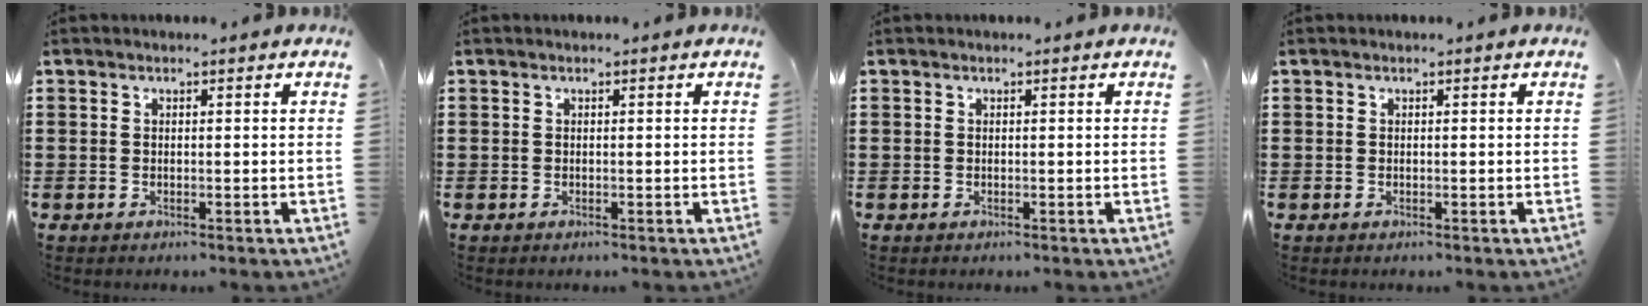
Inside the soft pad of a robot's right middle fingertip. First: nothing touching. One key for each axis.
{"total": 0.0}
{"total": 0.0}
{"total": 0.0}